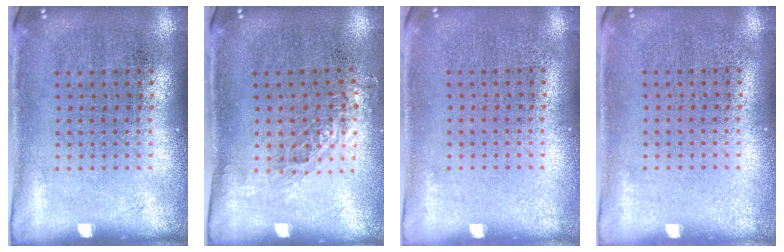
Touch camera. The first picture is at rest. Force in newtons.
{"total": 0.8, "press": 0.8, "slide": 0.2}
{"total": 0.0}
{"total": 0.0}